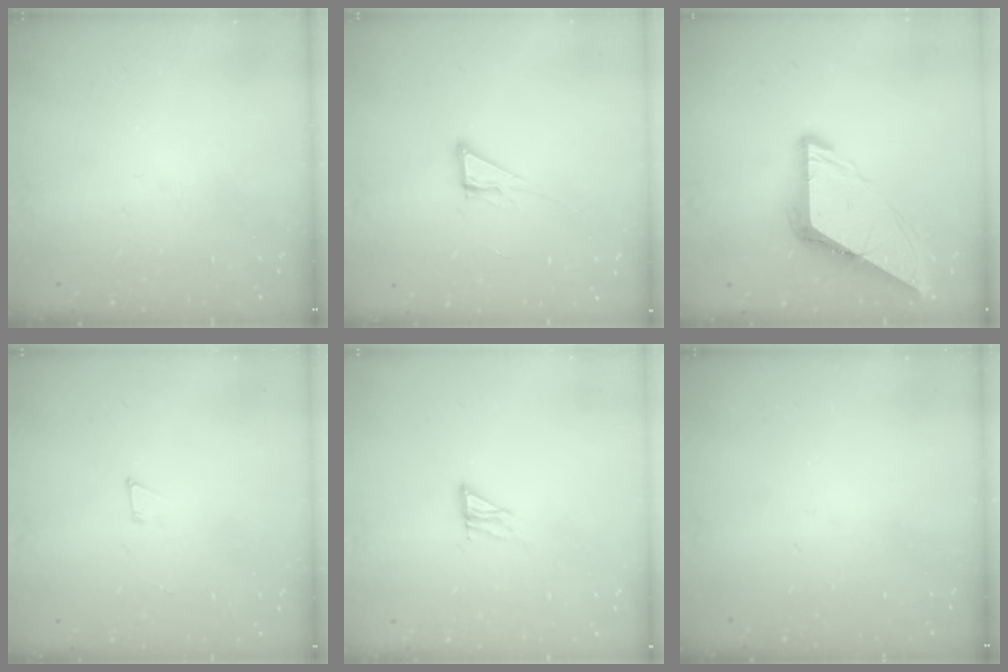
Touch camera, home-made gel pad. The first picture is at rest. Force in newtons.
{"total": 6.1, "press": 6.1, "slide": 0.4}
{"total": 9.5, "press": 9.5, "slide": 1.1}
{"total": 3.2, "press": 3.2, "slide": 0.2}
{"total": 4.5, "press": 4.4, "slide": 0.4}
{"total": 0.0}